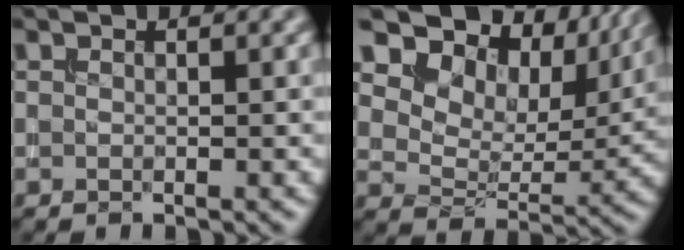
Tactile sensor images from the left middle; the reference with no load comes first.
{"total": 14.6, "force": [9.0, 8.6, 7.5], "torque": [-0.160, 0.035, 0.142]}